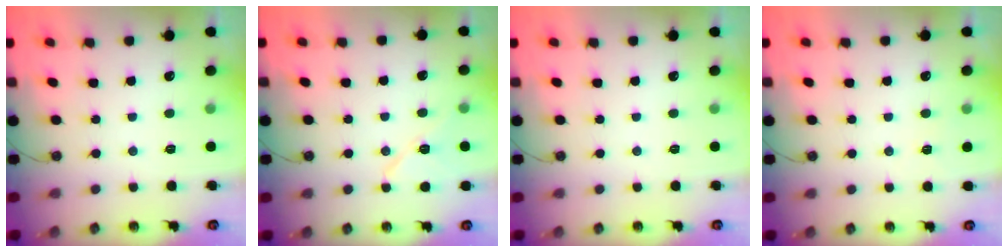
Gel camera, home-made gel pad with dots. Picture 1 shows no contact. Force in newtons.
{"total": 9.6, "press": 9.6, "slide": 1.0}
{"total": 0.0}
{"total": 2.4, "press": 2.4, "slide": 0.4}